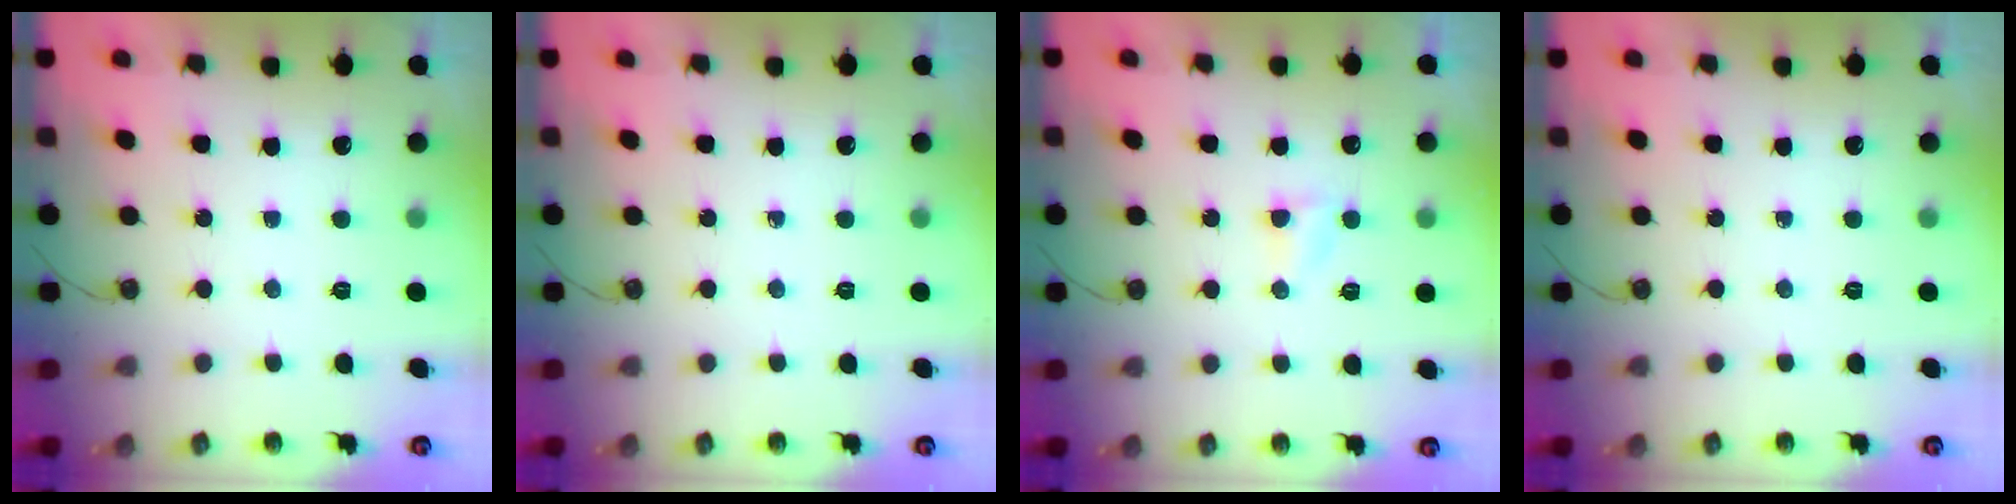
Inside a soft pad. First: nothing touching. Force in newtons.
{"total": 0.0}
{"total": 2.7, "press": 2.7, "slide": 0.3}
{"total": 0.0}